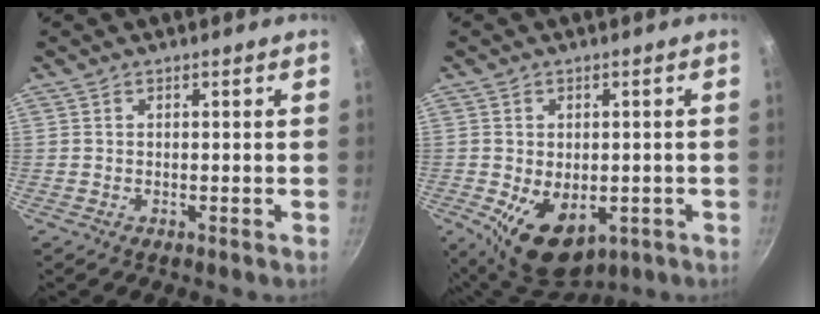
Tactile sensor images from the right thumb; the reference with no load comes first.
{"total": 11.4, "force": [-2.9, 7.4, 8.1], "torque": [-0.102, -0.010, -0.023]}